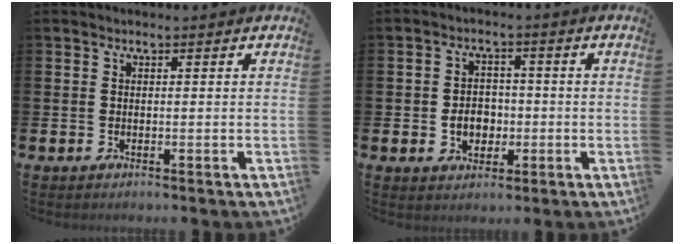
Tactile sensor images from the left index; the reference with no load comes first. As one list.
[{"total": 4.0, "force": [-0.8, 3.2, 2.2], "torque": [-0.031, 0.000, -0.023]}]